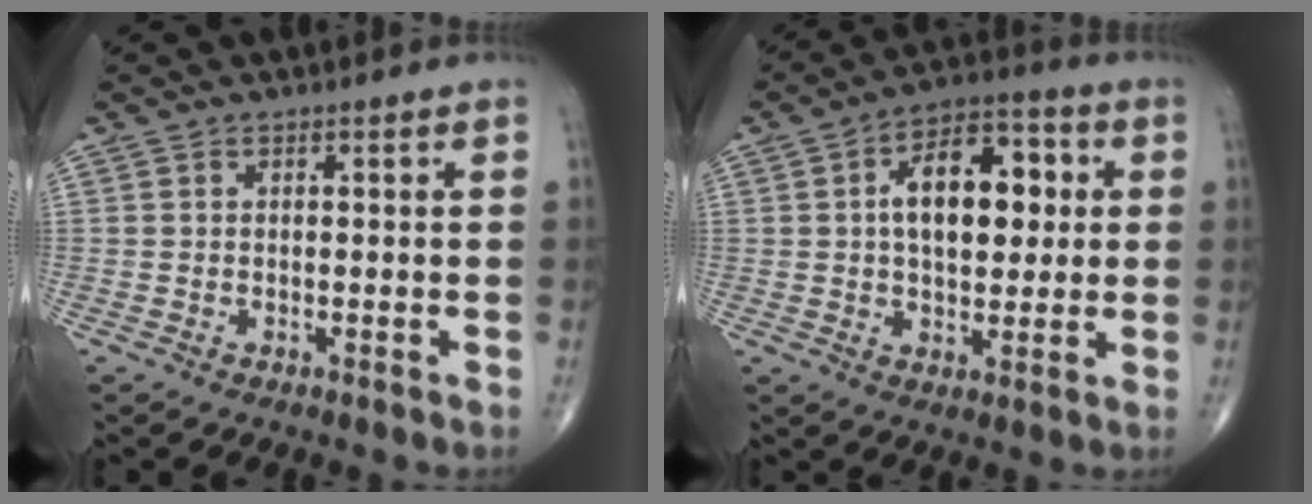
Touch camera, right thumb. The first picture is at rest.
{"total": 14.4, "force": [2.4, 8.0, 11.7], "torque": [-0.149, 0.015, 0.033]}